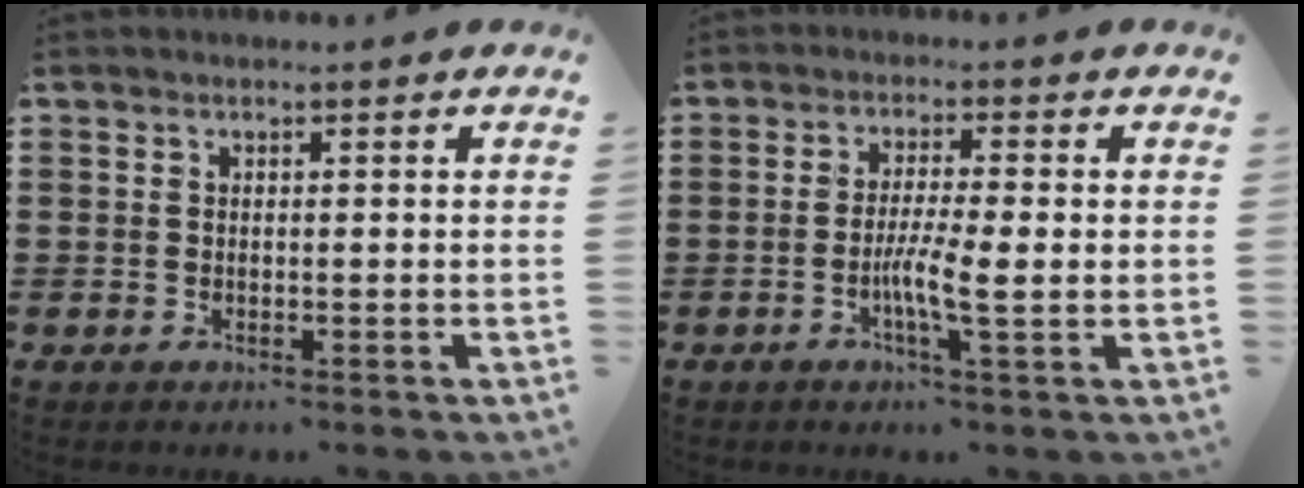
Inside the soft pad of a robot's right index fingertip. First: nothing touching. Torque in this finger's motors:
{"motor_torque": [-0.54, 0.04, 0.17, 0.03]}